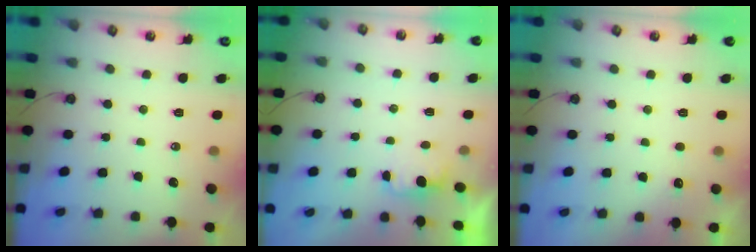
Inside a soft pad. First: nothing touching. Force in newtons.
{"total": 1.4, "press": 1.2, "slide": 0.8}
{"total": 2.9, "press": 2.7, "slide": 1.0}